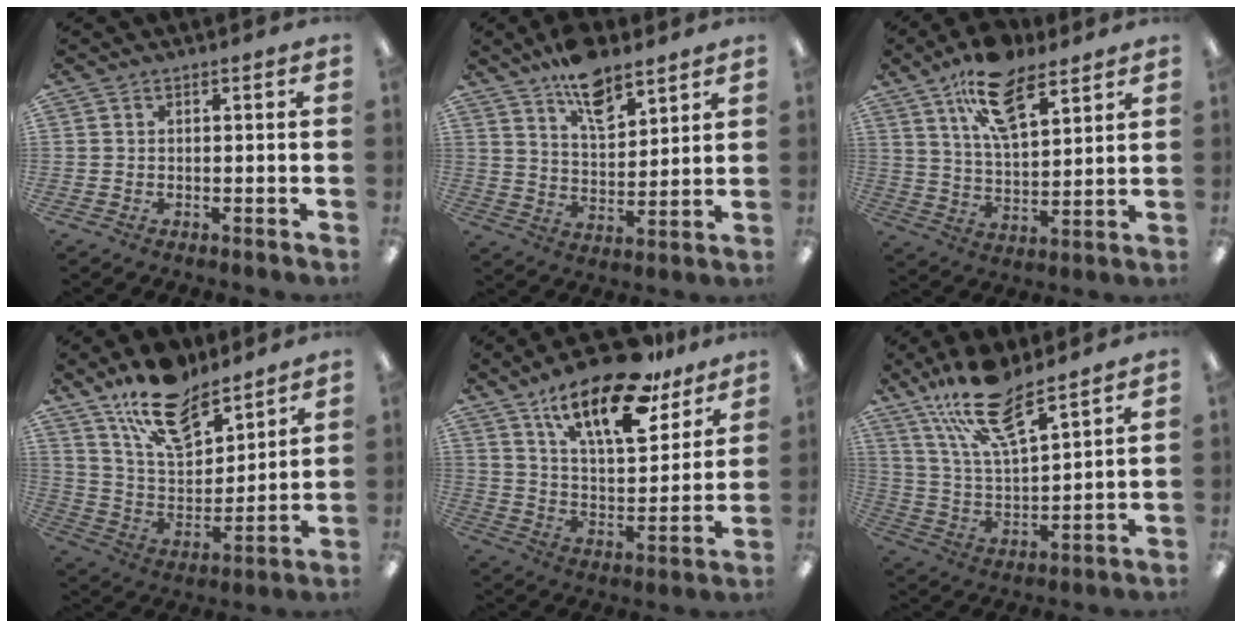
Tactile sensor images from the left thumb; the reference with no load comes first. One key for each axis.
{"total": 11.5, "fx": 8.6, "fy": 5.0, "fz": 5.7, "tx": -0.088, "ty": -0.049, "tz": 0.155}
{"total": 14.9, "fx": 9.3, "fy": 6.6, "fz": 9.6, "tx": -0.162, "ty": -0.032, "tz": 0.164}
{"total": 17.0, "fx": 13.2, "fy": 7.3, "fz": 7.9, "tx": -0.143, "ty": -0.075, "tz": 0.237}
{"total": 19.9, "fx": 14.0, "fy": 7.2, "fz": 12.2, "tx": -0.194, "ty": -0.085, "tz": 0.235}
{"total": 16.8, "fx": 12.1, "fy": 5.1, "fz": 10.5, "tx": -0.207, "ty": -0.050, "tz": 0.211}